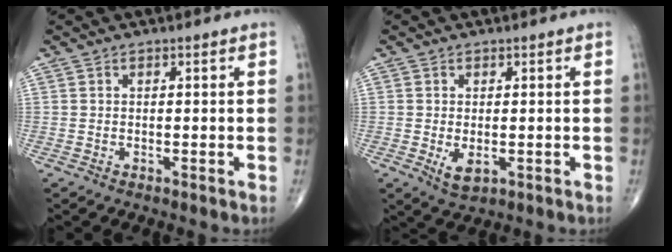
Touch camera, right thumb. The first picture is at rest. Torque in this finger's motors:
{"motor_torque": [-0.60, 0.04, 0.25, 0.25, 0.07]}